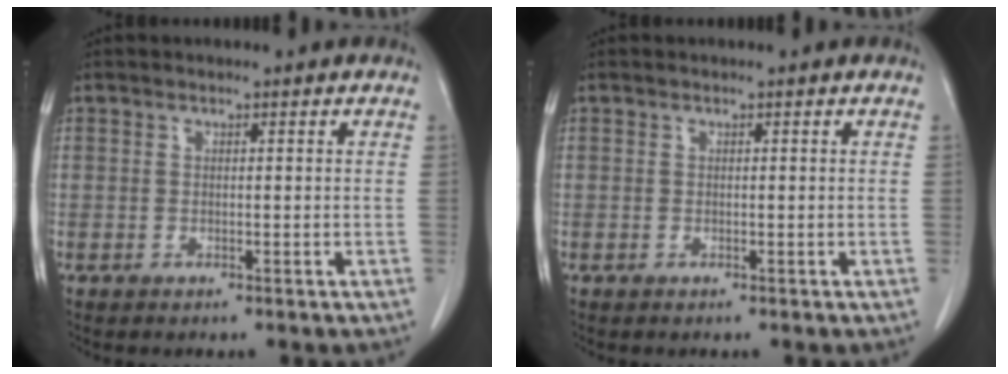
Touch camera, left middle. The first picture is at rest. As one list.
[{"total": 0.0}]